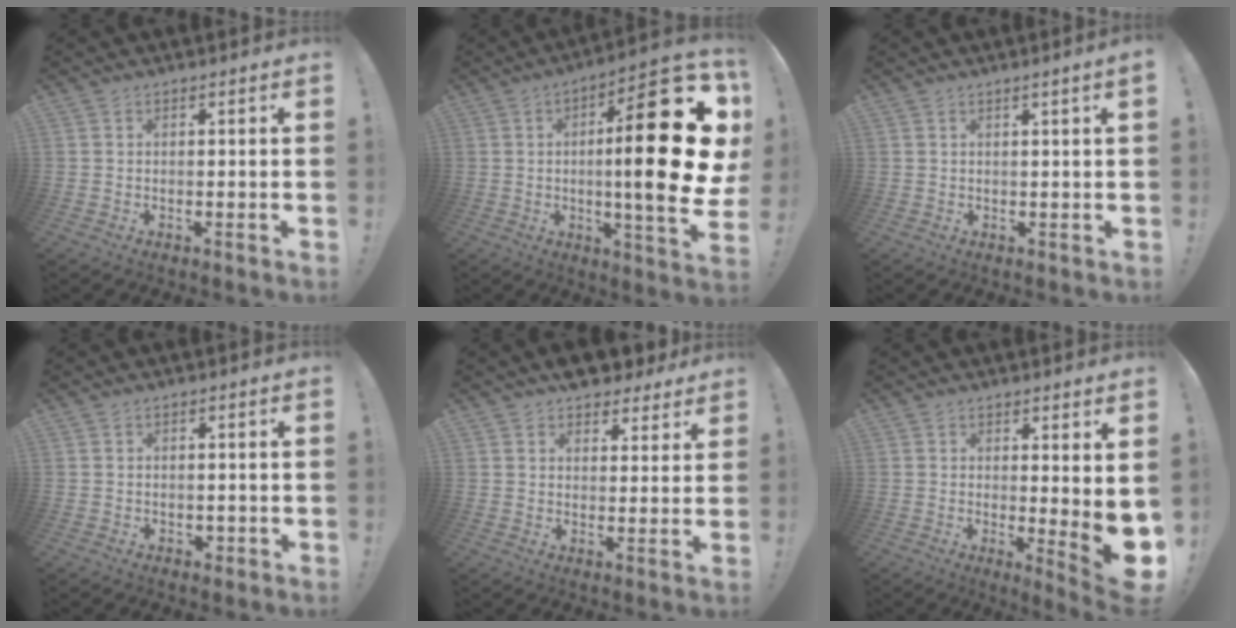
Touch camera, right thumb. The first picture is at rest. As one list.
[{"total": 27.7, "force": [1.9, 6.2, 26.9], "torque": [-0.401, -0.013, 0.026]}, {"total": 1.8, "force": [0.8, -0.4, 1.5], "torque": [-0.024, -0.003, 0.013]}, {"total": 1.6, "force": [-0.1, 1.5, 0.6], "torque": [-0.007, 0.004, -0.002]}, {"total": 7.4, "force": [6.2, 3.6, 1.6], "torque": [-0.020, -0.043, 0.116]}, {"total": 6.1, "force": [0.6, 0.5, 6.0], "torque": [-0.074, -0.029, 0.011]}]